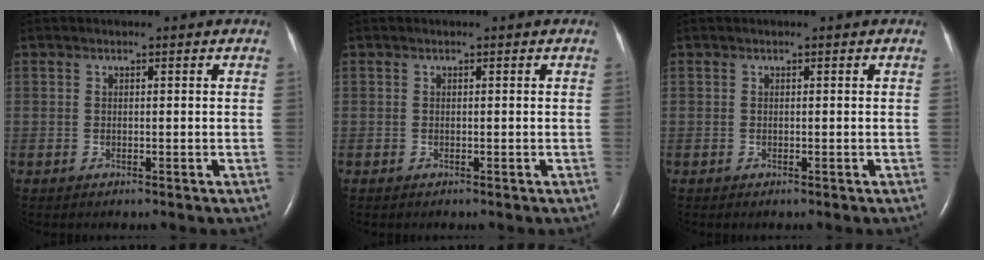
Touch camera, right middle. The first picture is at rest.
{"total": 0.0}
{"total": 0.0}